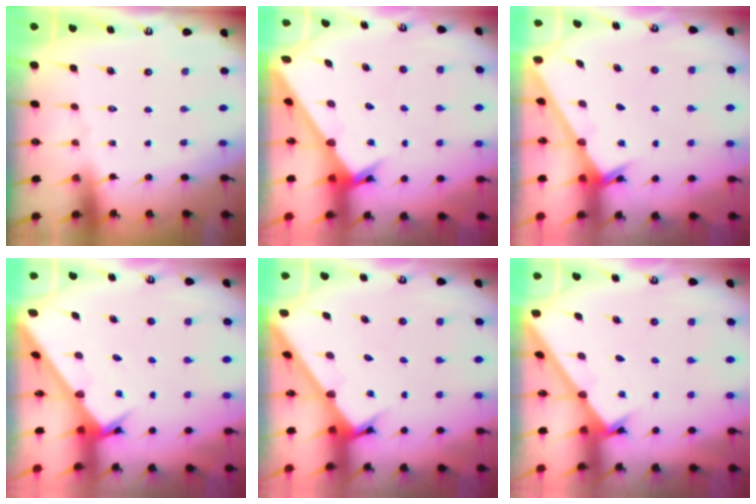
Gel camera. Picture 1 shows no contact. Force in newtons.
{"total": 3.1, "press": 3.1, "slide": 0.3}
{"total": 2.4, "press": 2.4, "slide": 0.2}
{"total": 3.0, "press": 3.0, "slide": 0.3}
{"total": 2.9, "press": 2.9, "slide": 0.2}
{"total": 1.8, "press": 1.8, "slide": 0.1}